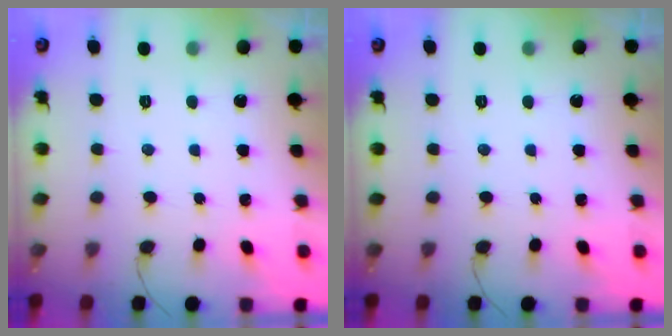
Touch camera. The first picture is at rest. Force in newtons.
{"total": 0.0}